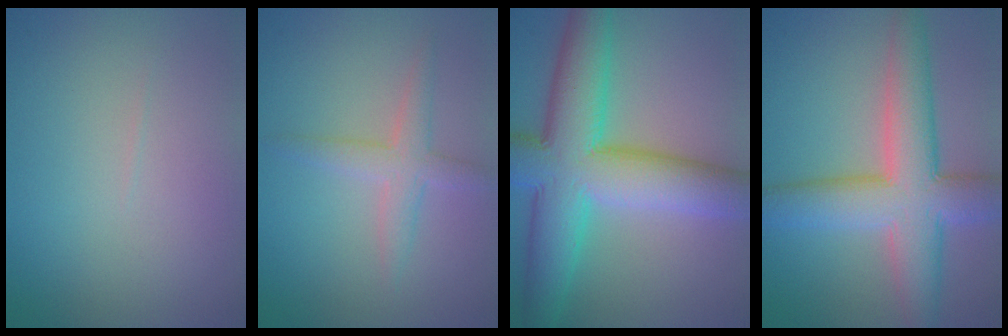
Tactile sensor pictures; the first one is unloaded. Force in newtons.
{"total": 2.5, "press": 2.5, "slide": 0.1}
{"total": 11.3, "press": 11.3, "slide": 0.1}
{"total": 8.3, "press": 8.3, "slide": 0.3}